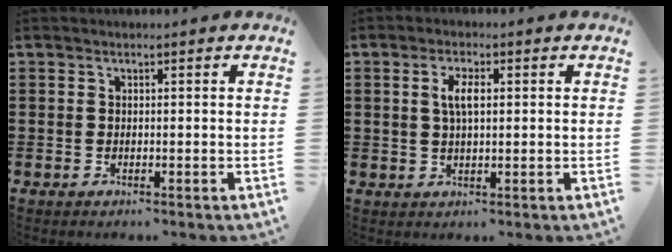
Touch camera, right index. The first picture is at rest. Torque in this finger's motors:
{"motor_torque": [0.56, -0.21, 0.30, 0.10]}